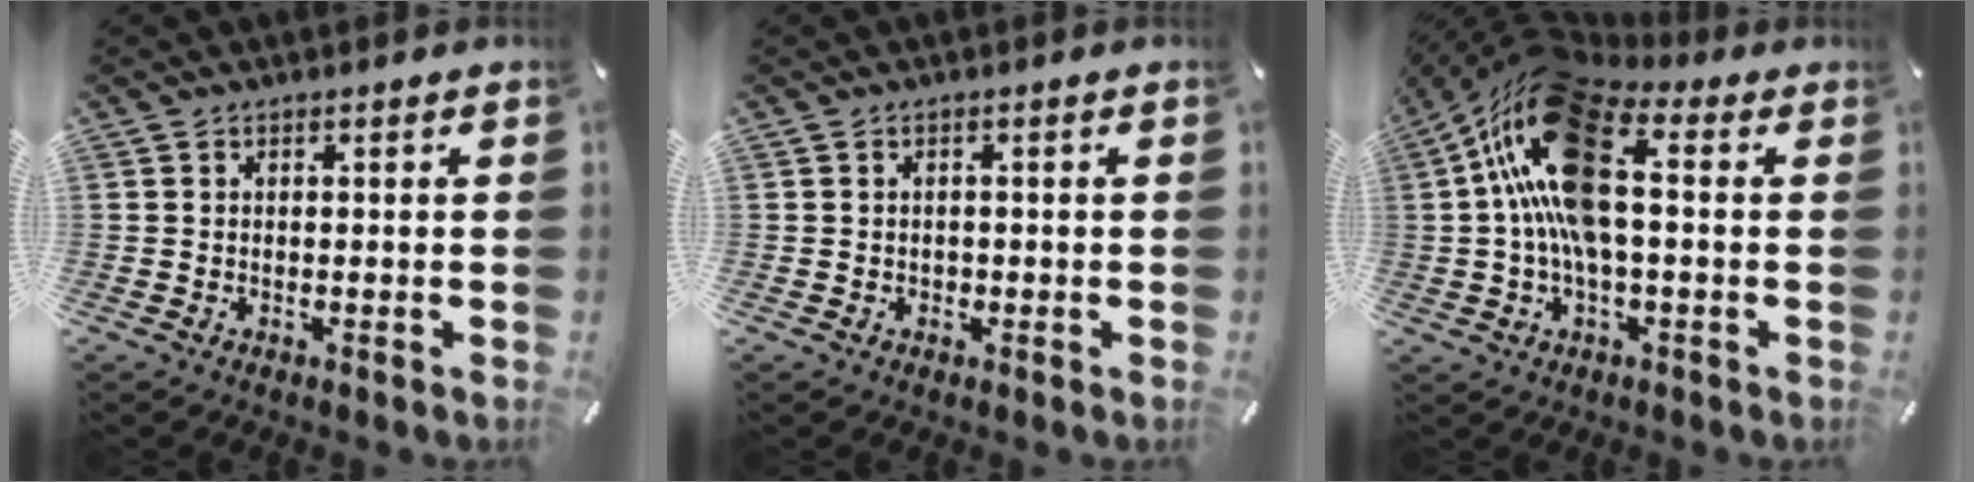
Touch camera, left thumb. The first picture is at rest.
{"total": 0.7, "force": [-0.2, 0.7, 0.1], "torque": [-0.002, 0.005, -0.005]}
{"total": 21.8, "force": [3.4, 11.4, 18.2], "torque": [-0.355, 0.000, 0.062]}